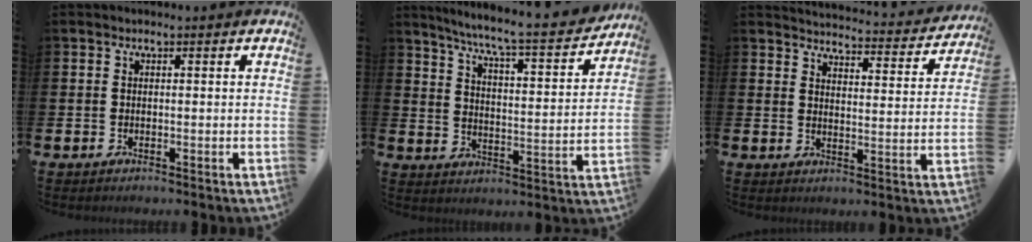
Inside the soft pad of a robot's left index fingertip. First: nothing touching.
{"total": 7.3, "force": [6.7, 0.1, 2.9], "torque": [-0.080, -0.056, 0.109]}
{"total": 3.8, "force": [3.8, 0.4, 0.3], "torque": [-0.022, -0.037, 0.061]}